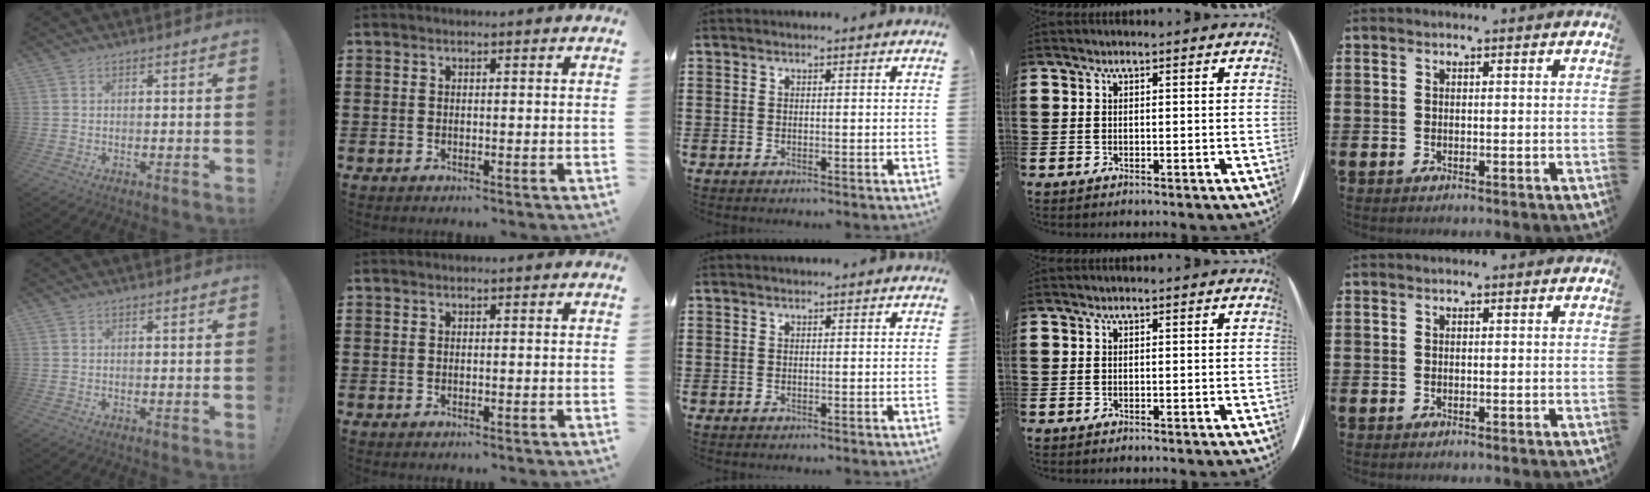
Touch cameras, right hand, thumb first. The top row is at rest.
{}